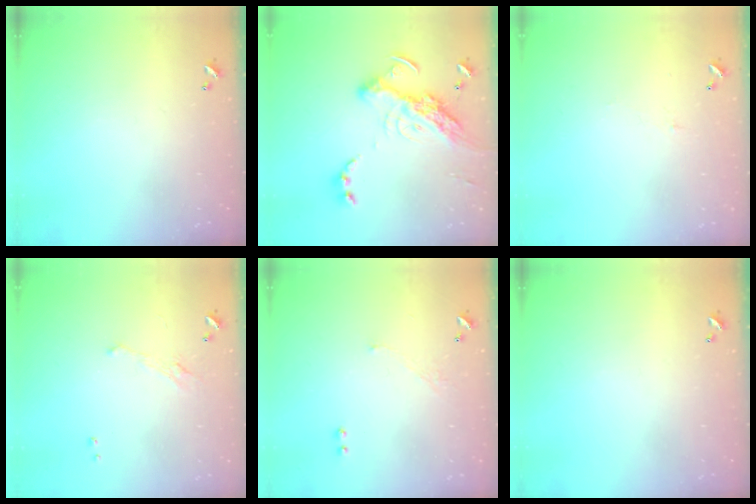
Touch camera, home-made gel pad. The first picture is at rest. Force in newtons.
{"total": 21.4, "press": 21.3, "slide": 1.9}
{"total": 1.5, "press": 1.3, "slide": 0.6}
{"total": 2.0, "press": 1.9, "slide": 0.7}
{"total": 4.0, "press": 4.0, "slide": 0.7}
{"total": 0.0}